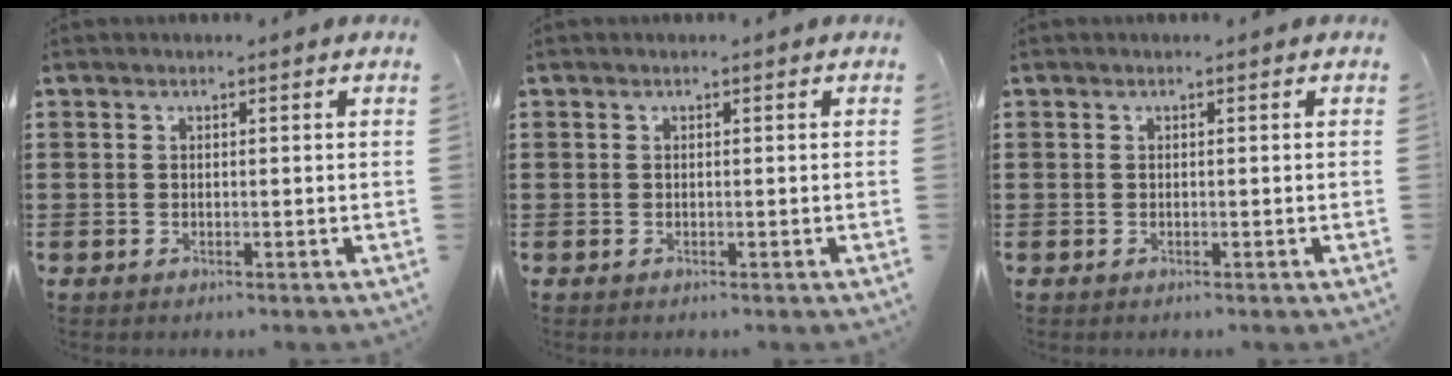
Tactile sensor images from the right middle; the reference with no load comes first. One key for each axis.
{"total": 0.0}
{"total": 0.0}